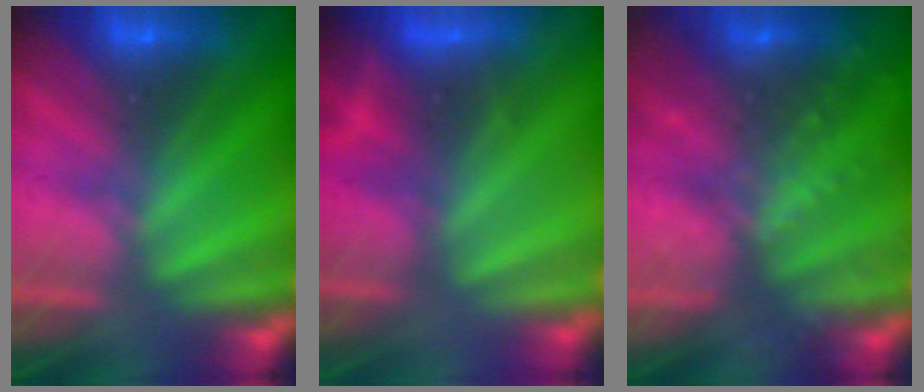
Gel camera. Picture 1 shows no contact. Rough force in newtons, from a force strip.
{"total": 5.0}
{"total": 7.7}